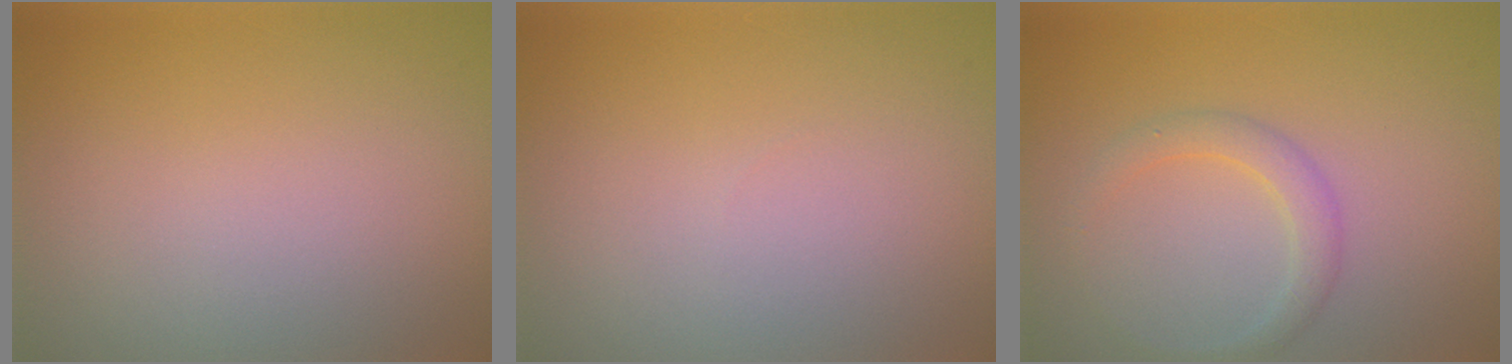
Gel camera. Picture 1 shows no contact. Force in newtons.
{"total": 0.0}
{"total": 2.1, "press": 2.1, "slide": 0.1}